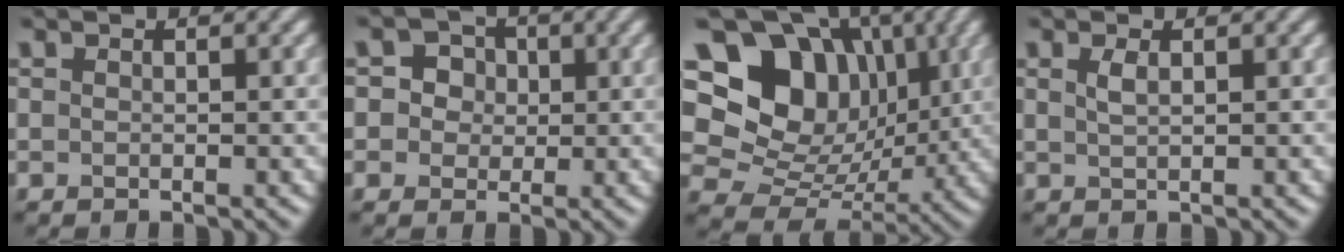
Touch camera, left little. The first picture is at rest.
{"total": 3.7, "force": [1.2, 3.2, 1.4], "torque": [-0.015, 0.010, 0.008]}
{"total": 15.6, "force": [5.6, 11.9, 8.4], "torque": [-0.167, 0.057, 0.091]}
{"total": 1.2, "force": [0.5, 0.4, 1.0], "torque": [-0.023, 0.002, 0.011]}